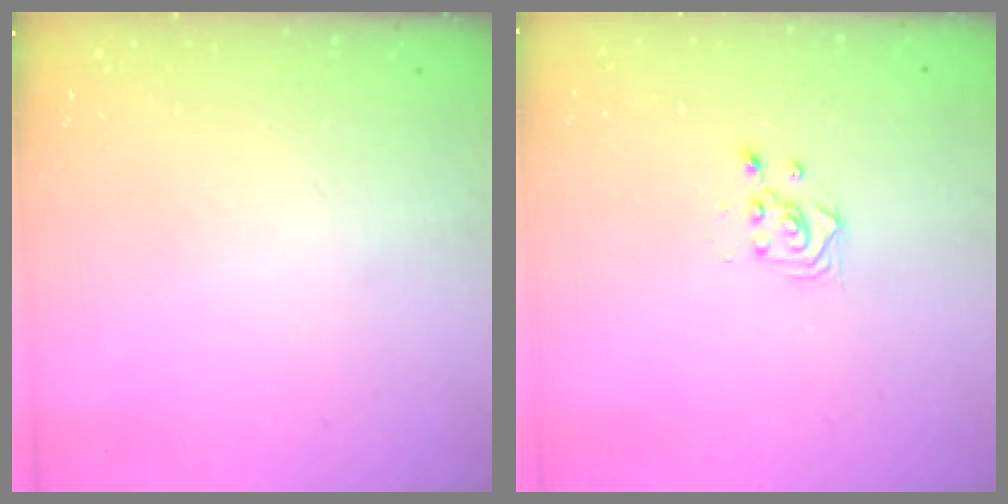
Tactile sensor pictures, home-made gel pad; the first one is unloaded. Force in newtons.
{"total": 2.3, "press": 2.3, "slide": 0.3}